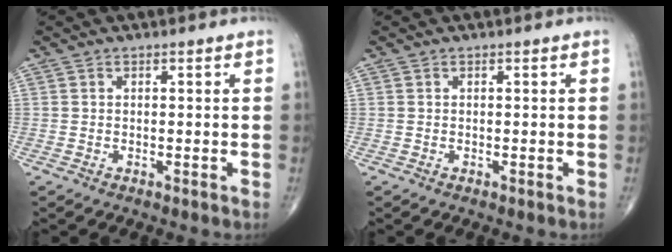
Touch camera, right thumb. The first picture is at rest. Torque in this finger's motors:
{"motor_torque": [-0.04, 0.01, -0.02, 0.00, 0.00]}